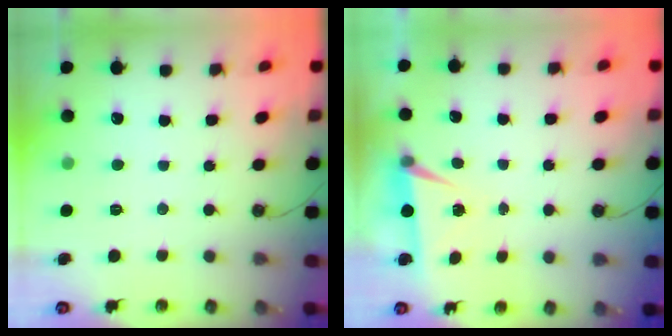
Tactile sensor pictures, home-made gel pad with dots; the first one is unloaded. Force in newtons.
{"total": 4.9, "press": 2.2, "slide": 4.4}